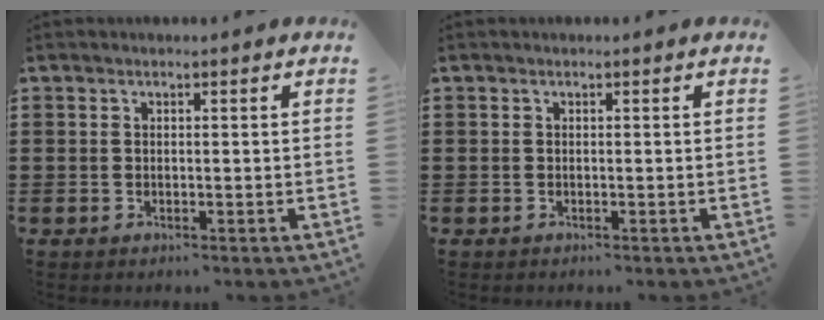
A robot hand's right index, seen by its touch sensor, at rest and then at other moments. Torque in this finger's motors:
{"motor_torque": [0.15, 0.10, 0.00, 0.01]}